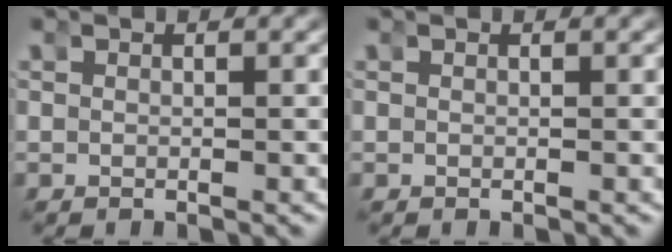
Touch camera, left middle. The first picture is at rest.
{"total": 0.0}